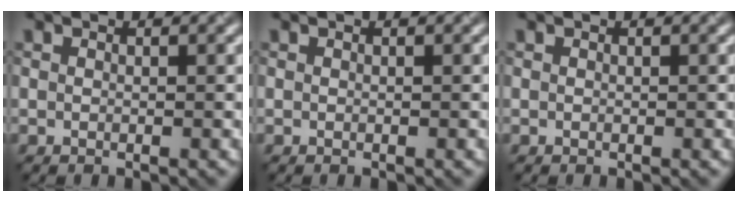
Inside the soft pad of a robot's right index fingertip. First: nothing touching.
{"total": 0.0}
{"total": 0.0}